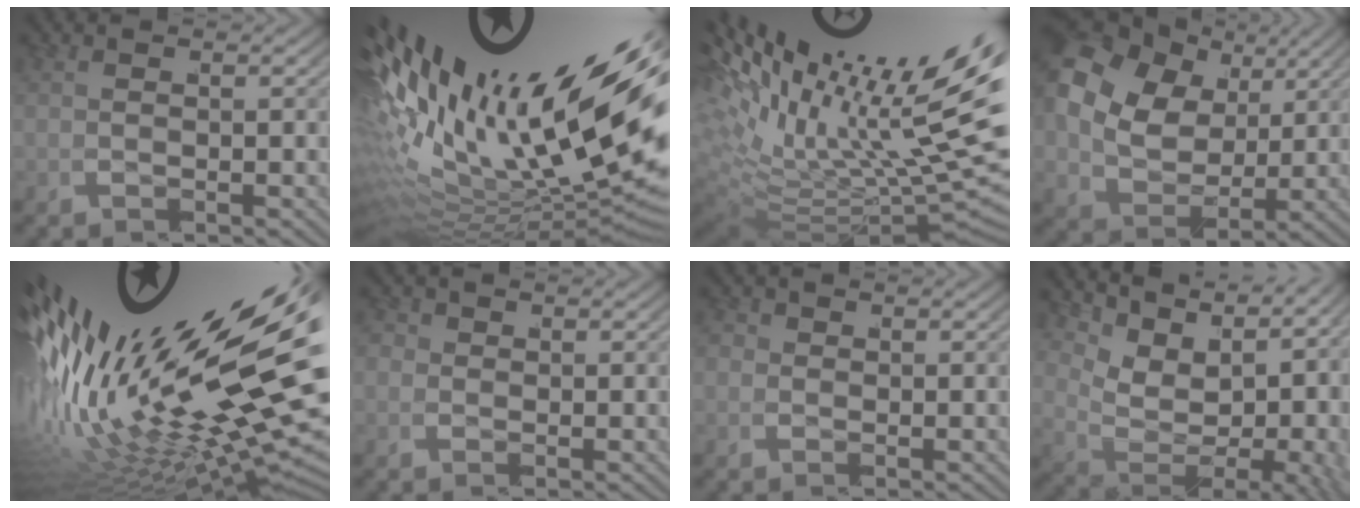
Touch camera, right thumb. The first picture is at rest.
{"total": 19.7, "force": [0.1, 11.5, 16.0], "torque": [-0.293, -0.049, 0.035]}
{"total": 15.0, "force": [0.8, 9.2, 11.8], "torque": [-0.177, -0.046, 0.030]}
{"total": 9.4, "force": [1.4, 7.6, 5.3], "torque": [-0.135, -0.027, 0.029]}
{"total": 18.8, "force": [-1.8, 10.6, 15.3], "torque": [-0.268, -0.024, -0.011]}
{"total": 2.3, "force": [-0.2, 2.3, 0.0], "torque": [-0.008, 0.001, -0.011]}
{"total": 1.9, "force": [-0.2, 1.9, -0.1], "torque": [-0.005, 0.001, -0.010]}
{"total": 10.0, "force": [1.9, 6.2, 7.6], "torque": [-0.130, -0.016, 0.040]}